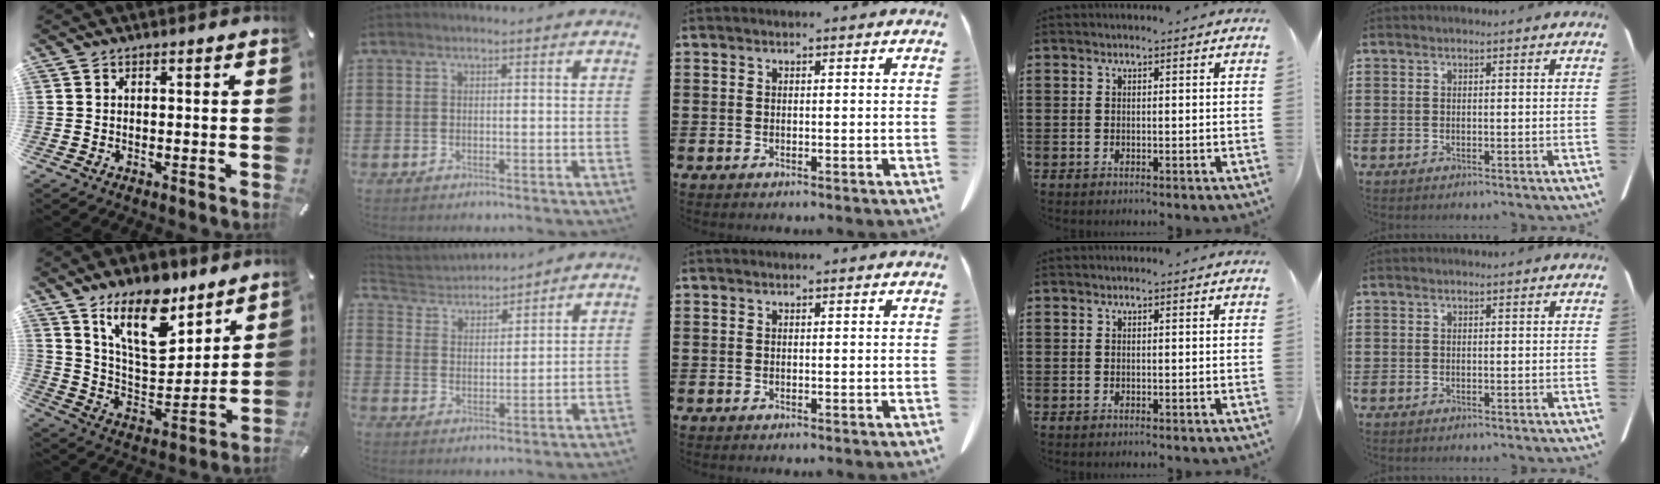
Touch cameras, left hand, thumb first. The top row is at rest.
{"thumb": {"total": 18.5, "force": [12.7, 8.5, 10.4], "torque": [-0.174, -0.073, 0.224]}, "index": {"total": 3.3, "force": [3.2, 0.6, -0.3], "torque": [-0.015, -0.017, 0.055]}}